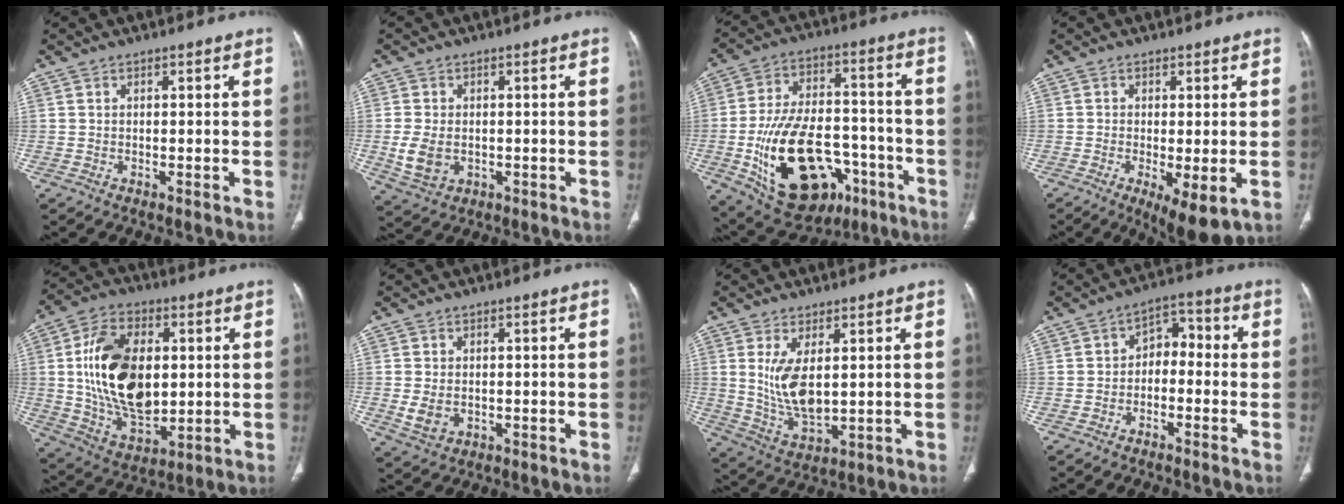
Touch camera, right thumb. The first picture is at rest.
{"total": 6.2, "force": [-0.8, 4.5, 4.2], "torque": [-0.079, -0.006, -0.004]}
{"total": 25.4, "force": [-9.2, 15.0, 18.3], "torque": [-0.317, 0.036, -0.123]}
{"total": 8.0, "force": [-2.5, 2.6, 7.1], "torque": [-0.115, -0.019, -0.035]}
{"total": 20.3, "force": [2.2, 12.3, 16.0], "torque": [-0.264, -0.011, 0.048]}
{"total": 4.0, "force": [-0.5, 3.0, 2.6], "torque": [-0.049, -0.004, 0.001]}
{"total": 9.2, "force": [1.9, 4.2, 8.0], "torque": [-0.150, -0.025, 0.051]}
{"total": 5.8, "force": [-1.5, 4.1, 3.8], "torque": [-0.034, 0.039, -0.040]}